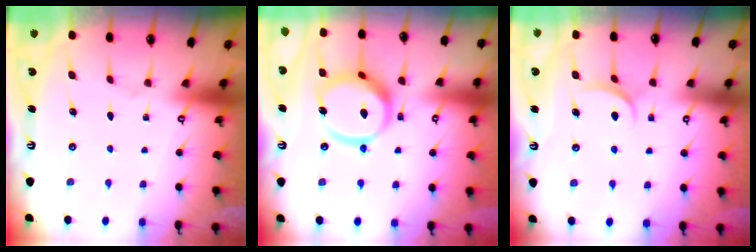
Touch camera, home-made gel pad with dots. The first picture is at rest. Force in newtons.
{"total": 15.8, "press": 15.8, "slide": 1.6}
{"total": 4.1, "press": 4.0, "slide": 0.7}